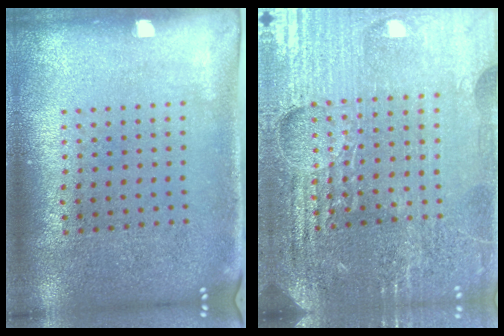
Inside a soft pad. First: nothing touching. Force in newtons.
{"total": 5.1, "press": 4.8, "slide": 1.9}